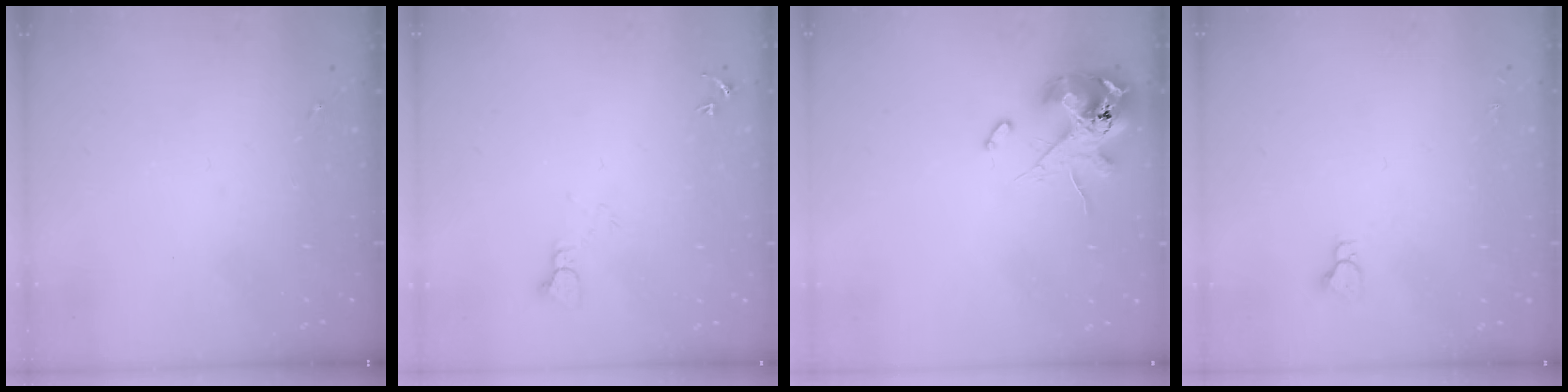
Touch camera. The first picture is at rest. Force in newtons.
{"total": 4.2, "press": 4.1, "slide": 0.4}
{"total": 12.7, "press": 12.5, "slide": 2.1}
{"total": 2.9, "press": 2.9, "slide": 0.2}